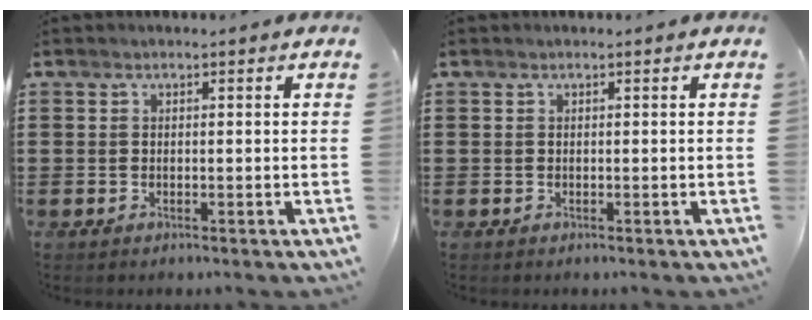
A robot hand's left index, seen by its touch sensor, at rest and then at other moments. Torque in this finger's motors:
{"motor_torque": [0.02, -0.02, 0.00, 0.00]}